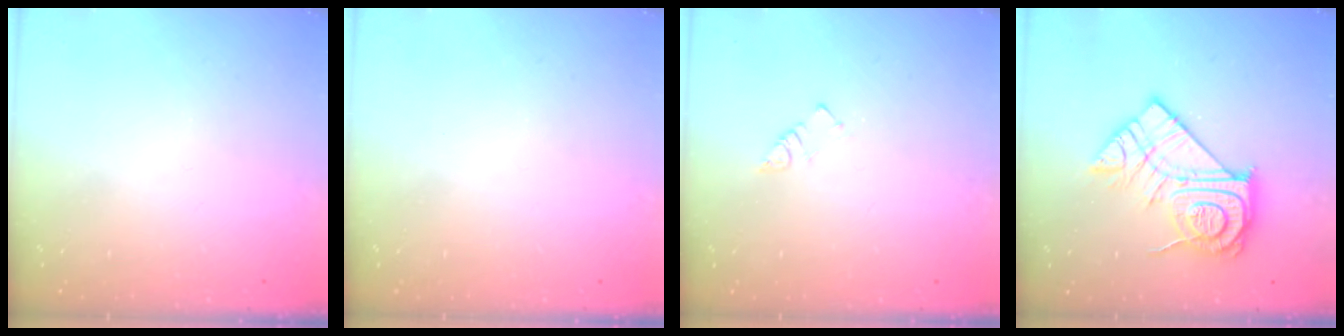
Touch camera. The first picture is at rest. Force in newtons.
{"total": 0.0}
{"total": 2.3, "press": 2.3, "slide": 0.4}
{"total": 18.3, "press": 18.2, "slide": 1.6}